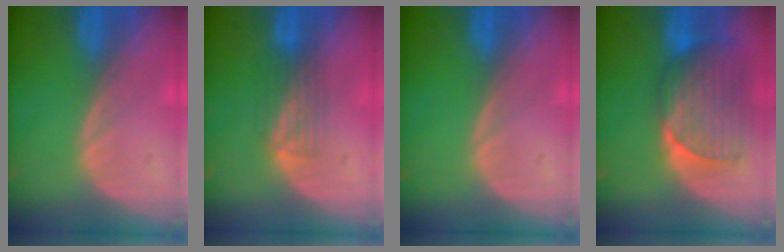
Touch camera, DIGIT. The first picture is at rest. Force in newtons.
{"total": 3.2, "press": 3.0, "slide": 1.2}
{"total": 0.0}
{"total": 9.2, "press": 8.3, "slide": 3.9}